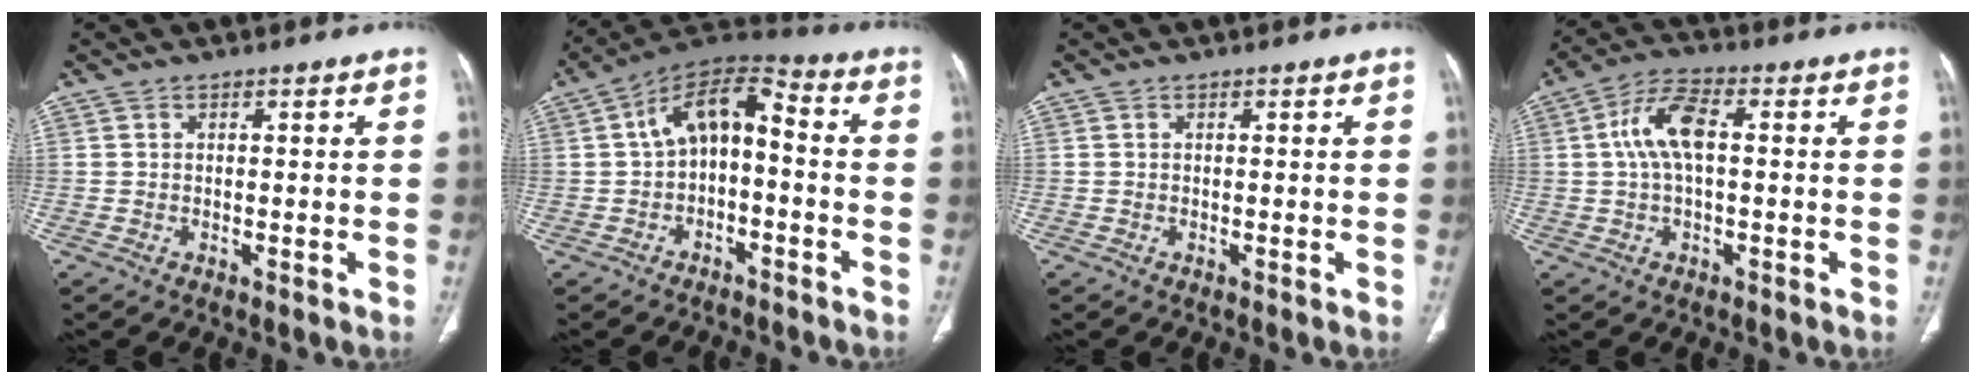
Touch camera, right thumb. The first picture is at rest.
{"total": 10.6, "force": [-0.5, 6.0, 8.7], "torque": [-0.131, 0.054, -0.020]}
{"total": 0.0}
{"total": 8.2, "force": [0.9, 3.7, 7.2], "torque": [-0.153, 0.024, 0.013]}